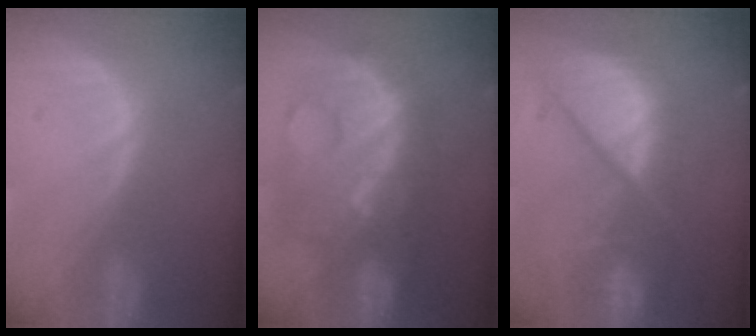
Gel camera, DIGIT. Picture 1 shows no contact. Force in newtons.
{"total": 12.2, "press": 12.1, "slide": 1.3}
{"total": 12.1, "press": 9.9, "slide": 7.0}